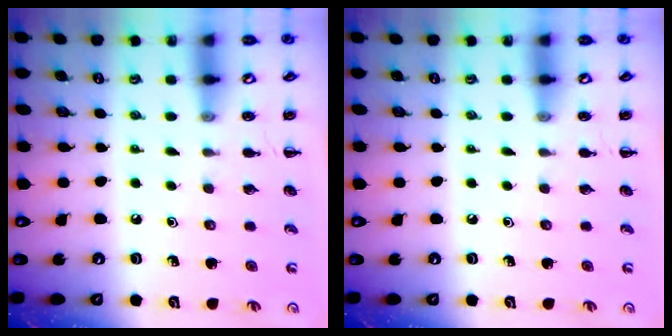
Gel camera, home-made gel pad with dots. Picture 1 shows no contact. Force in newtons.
{"total": 0.0}